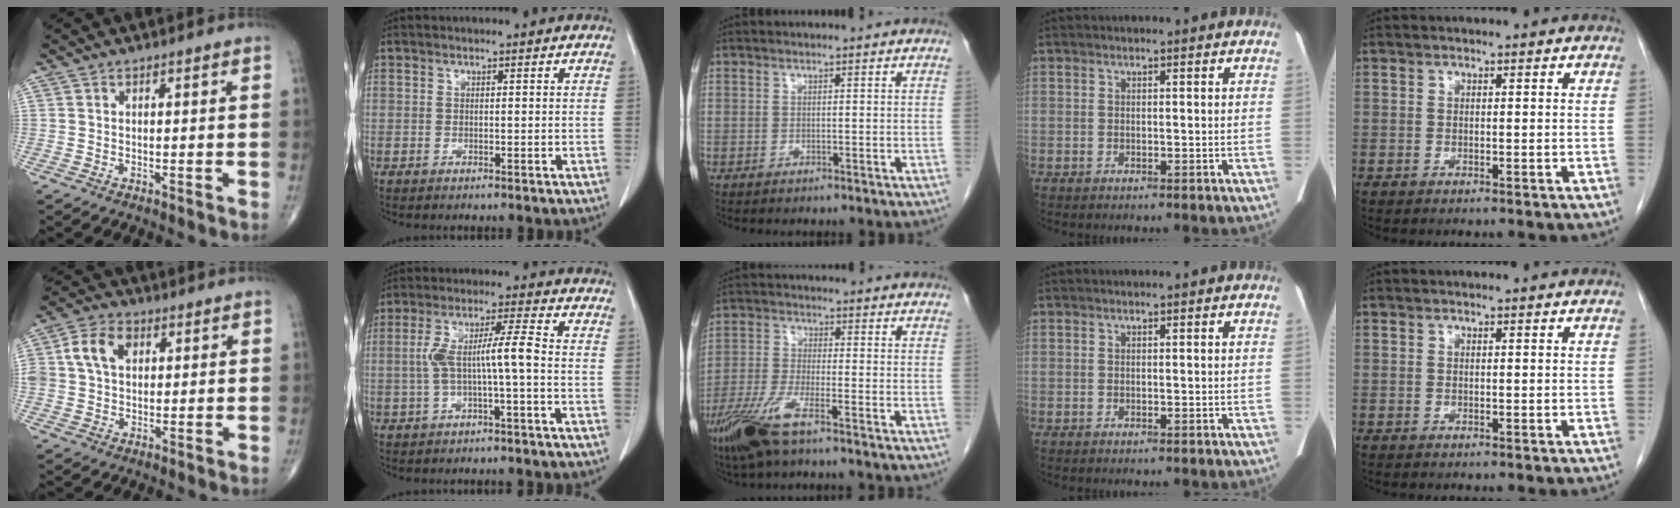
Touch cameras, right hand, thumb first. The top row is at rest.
{"thumb": {"total": 8.4, "force": [2.2, 6.0, 5.4], "torque": [-0.097, 0.013, 0.037]}, "index": {"total": 7.0, "force": [-1.0, 0.3, 6.9], "torque": [-0.139, 0.025, -0.015]}, "middle": {"total": 8.0, "force": [-5.1, 1.2, 6.1], "torque": [-0.138, -0.016, -0.101]}}